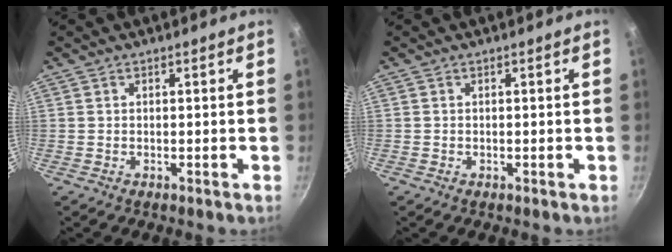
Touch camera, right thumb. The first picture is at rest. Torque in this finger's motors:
{"motor_torque": [0.20, -0.12, 0.14, -0.18, -0.01]}